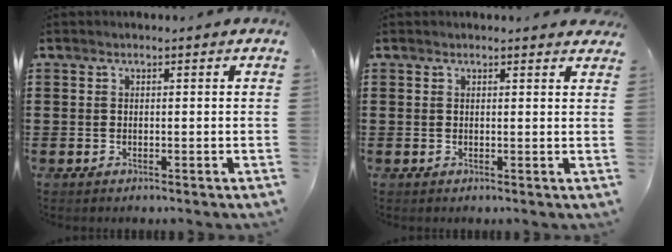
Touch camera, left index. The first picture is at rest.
{"total": 1.0, "force": [0.9, 0.1, 0.5], "torque": [-0.002, -0.002, 0.016]}